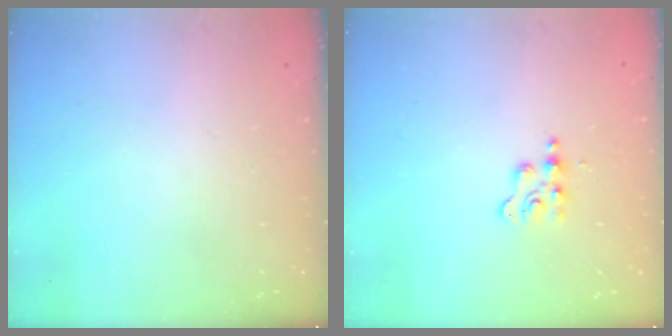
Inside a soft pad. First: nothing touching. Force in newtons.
{"total": 3.8, "press": 3.8, "slide": 0.4}